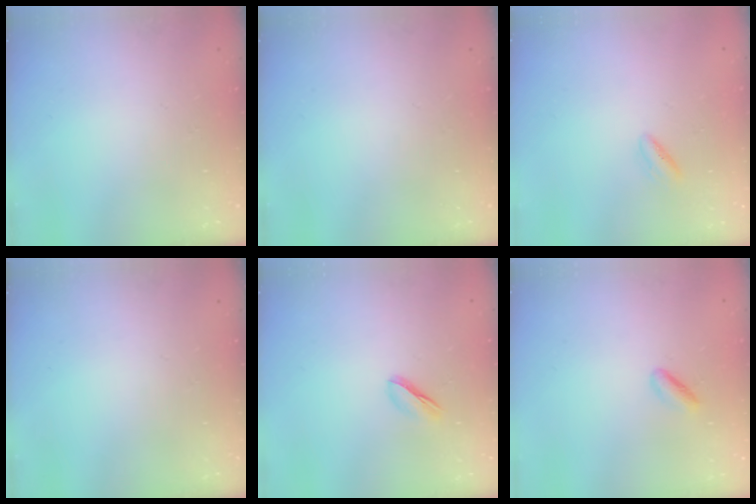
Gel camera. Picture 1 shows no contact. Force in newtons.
{"total": 0.0}
{"total": 1.6, "press": 1.4, "slide": 0.8}
{"total": 0.0}
{"total": 3.1, "press": 3.0, "slide": 0.9}
{"total": 1.6, "press": 1.2, "slide": 1.1}